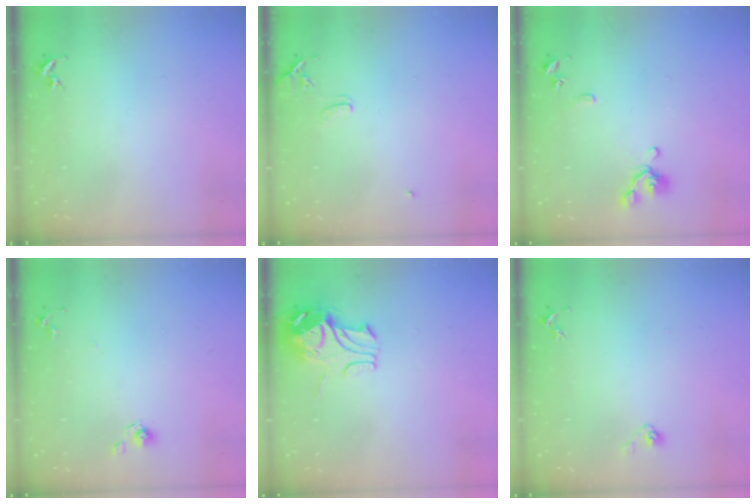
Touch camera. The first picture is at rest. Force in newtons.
{"total": 7.1, "press": 7.0, "slide": 0.8}
{"total": 9.9, "press": 9.8, "slide": 1.3}
{"total": 6.5, "press": 6.4, "slide": 1.3}
{"total": 9.8, "press": 9.7, "slide": 1.4}
{"total": 3.9, "press": 3.7, "slide": 1.3}